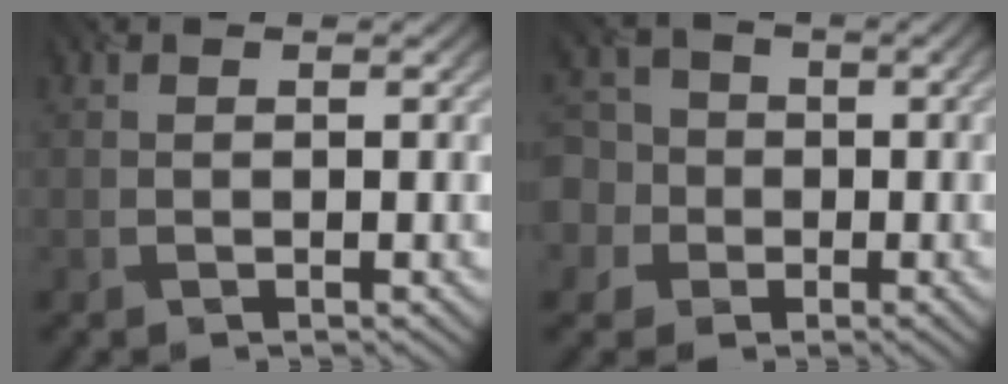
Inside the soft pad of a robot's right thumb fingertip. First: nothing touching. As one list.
[{"total": 7.4, "force": [-0.8, 7.1, 2.1], "torque": [-0.080, 0.003, -0.044]}]